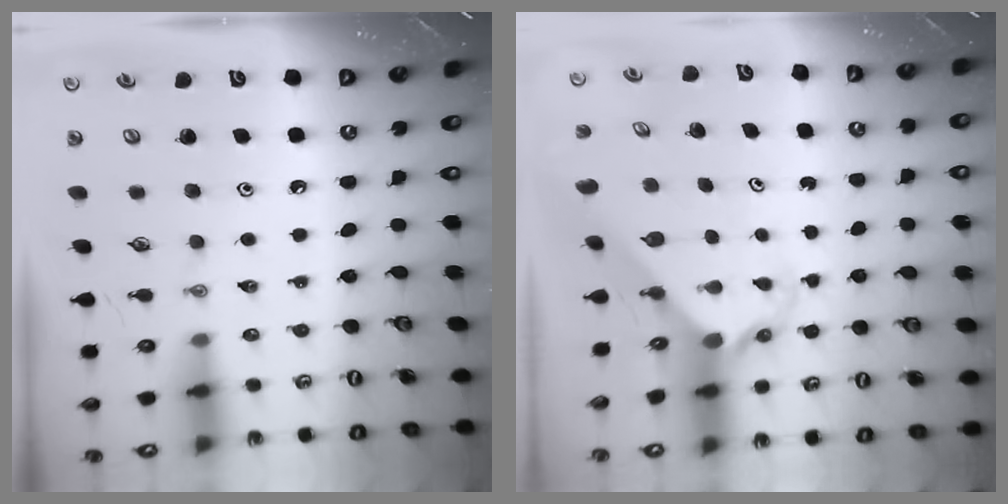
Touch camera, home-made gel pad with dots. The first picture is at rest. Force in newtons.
{"total": 2.4, "press": 2.4, "slide": 0.2}